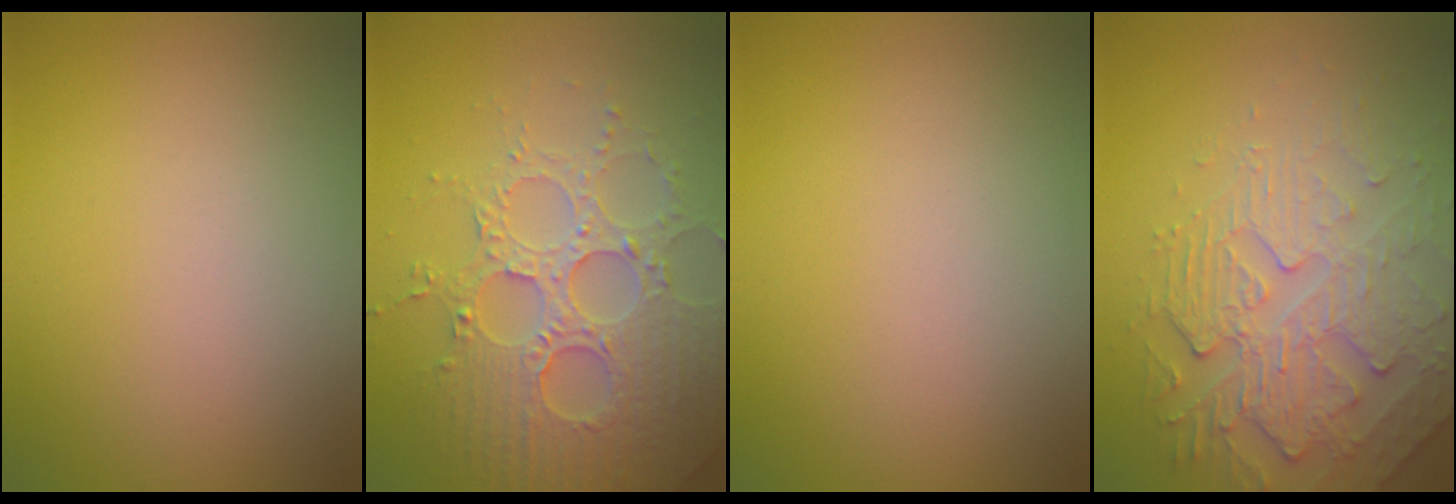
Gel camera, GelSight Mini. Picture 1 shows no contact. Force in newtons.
{"total": 4.7, "press": 4.7, "slide": 0.7}
{"total": 0.0}
{"total": 4.3, "press": 4.0, "slide": 1.7}